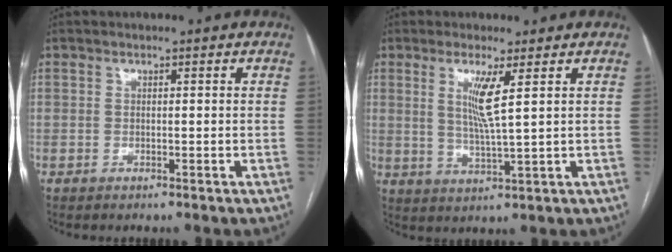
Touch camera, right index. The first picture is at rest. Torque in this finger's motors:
{"motor_torque": [0.45, 0.33, 0.32, 0.09]}